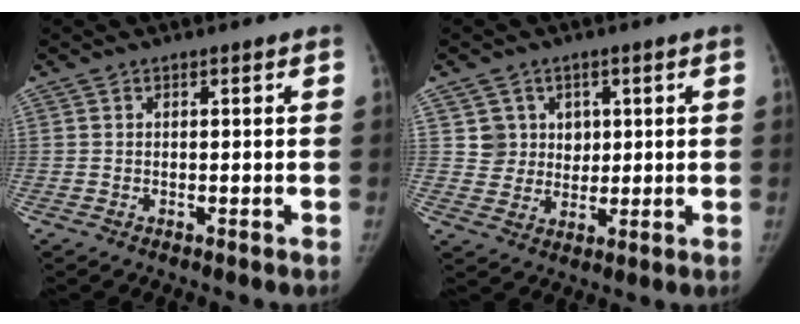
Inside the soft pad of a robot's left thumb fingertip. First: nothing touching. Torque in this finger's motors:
{"motor_torque": [0.06, -0.07, -0.10, 0.46, 0.00]}